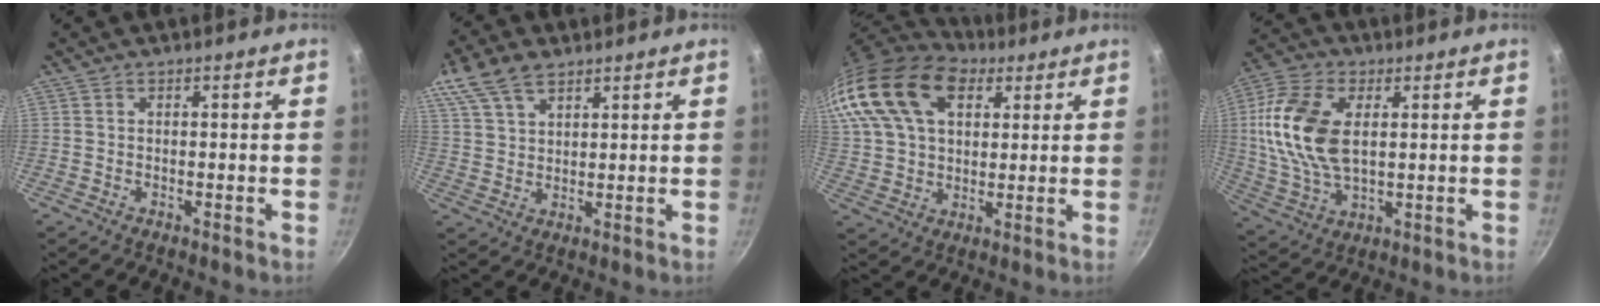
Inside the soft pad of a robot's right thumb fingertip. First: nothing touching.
{"total": 11.3, "force": [7.2, 6.0, 6.3], "torque": [-0.126, 0.007, 0.141]}
{"total": 24.8, "force": [12.6, 15.4, 14.8], "torque": [-0.313, 0.020, 0.231]}
{"total": 16.0, "force": [2.6, 9.4, 12.7], "torque": [-0.243, 0.000, 0.048]}